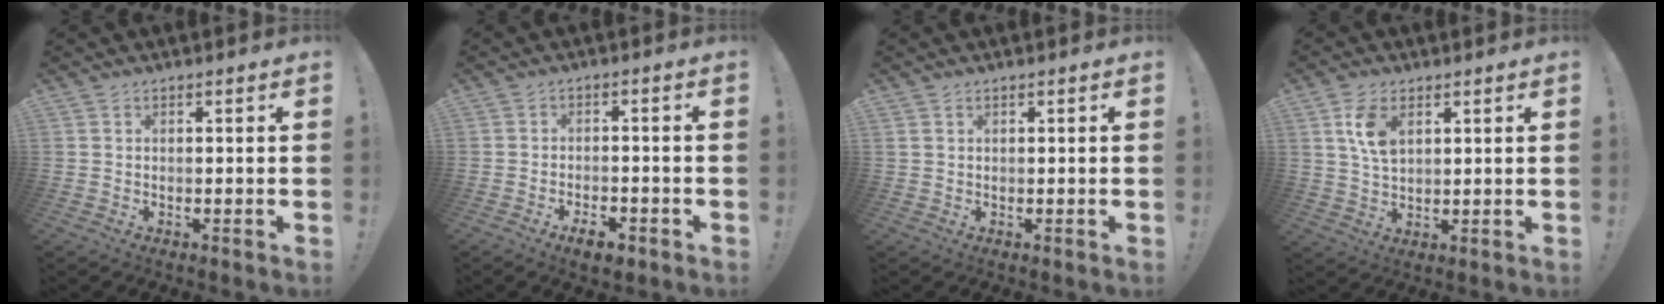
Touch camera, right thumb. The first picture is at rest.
{"total": 5.3, "force": [-3.5, 2.0, 3.5], "torque": [-0.039, 0.015, -0.056]}
{"total": 0.9, "force": [0.6, 0.5, 0.5], "torque": [-0.015, 0.004, 0.014]}
{"total": 8.0, "force": [3.4, 4.6, 5.6], "torque": [-0.112, -0.003, 0.063]}